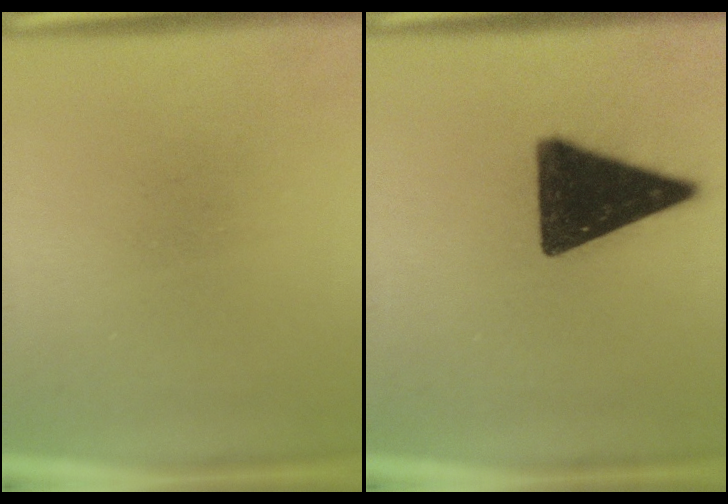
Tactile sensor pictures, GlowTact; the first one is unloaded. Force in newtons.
{"total": 16.0}